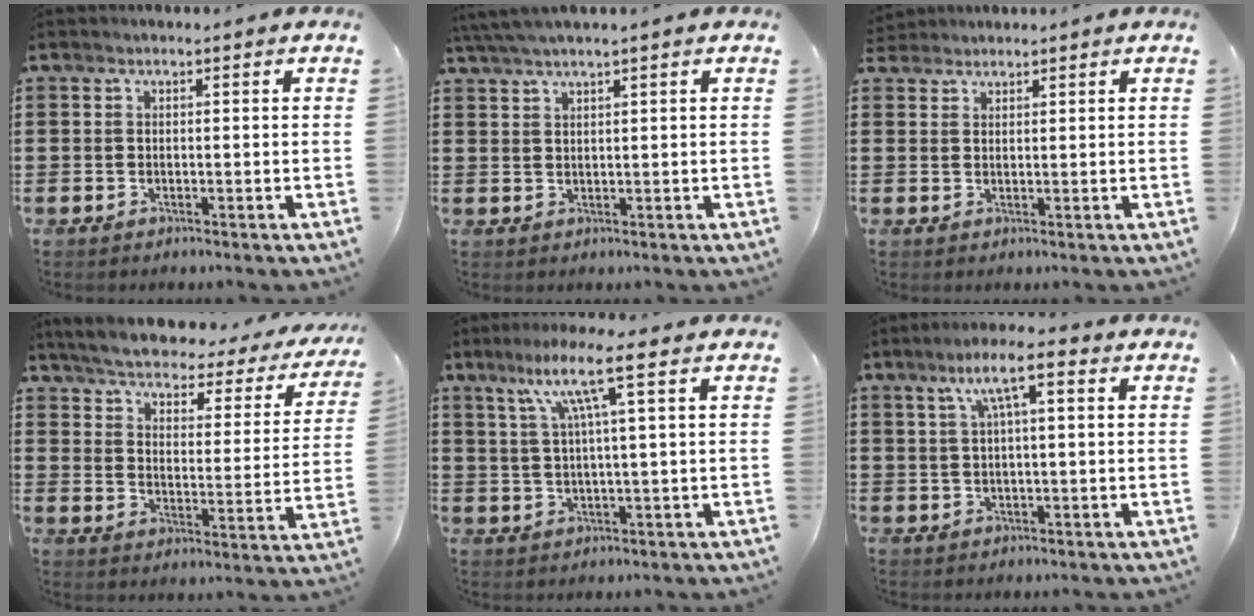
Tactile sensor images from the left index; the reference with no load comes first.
{"total": 2.4, "force": [1.8, -0.4, 1.5], "torque": [-0.033, 0.002, 0.035]}
{"total": 1.4, "force": [1.3, 0.5, -0.1], "torque": [-0.002, 0.003, 0.027]}
{"total": 3.4, "force": [3.2, 0.2, 1.1], "torque": [-0.043, -0.032, 0.045]}
{"total": 8.8, "force": [3.6, 0.2, 8.0], "torque": [-0.163, 0.004, 0.056]}
{"total": 6.2, "force": [2.2, 0.8, 5.7], "torque": [-0.113, 0.007, 0.033]}